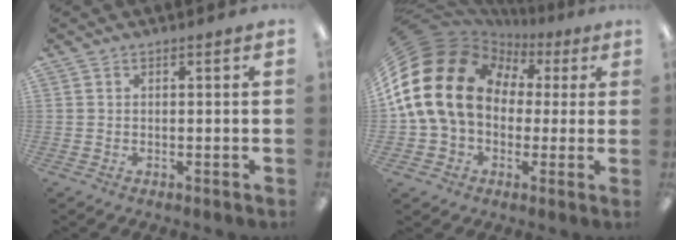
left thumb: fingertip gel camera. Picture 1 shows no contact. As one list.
[{"total": 22.2, "force": [4.0, 17.4, 13.1], "torque": [-0.280, -0.010, 0.079]}]